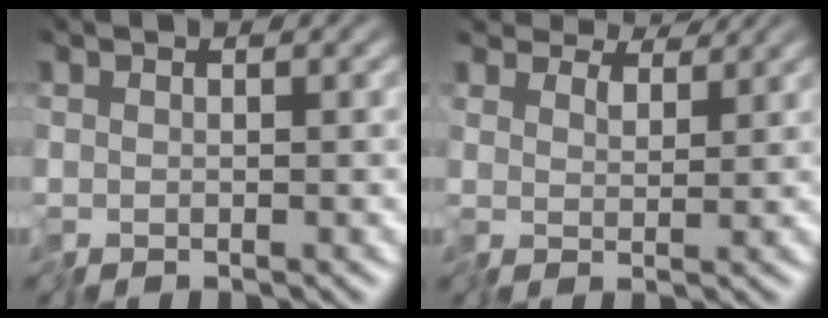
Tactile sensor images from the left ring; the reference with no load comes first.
{"total": 4.4, "force": [3.9, 1.5, 1.2], "torque": [-0.033, 0.010, 0.051]}